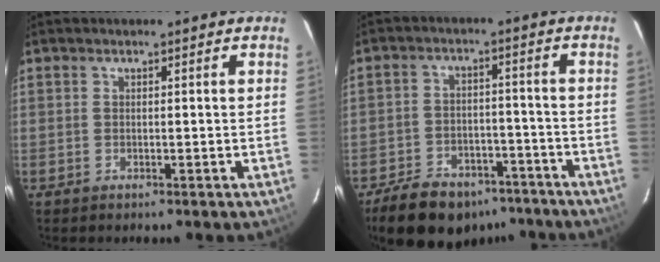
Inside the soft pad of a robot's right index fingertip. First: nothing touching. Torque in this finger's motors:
{"motor_torque": [-0.49, -0.81, -0.49, -0.21]}